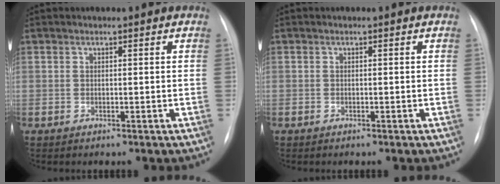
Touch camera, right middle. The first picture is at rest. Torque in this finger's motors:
{"motor_torque": [0.89, -0.74, 0.21, -0.05]}